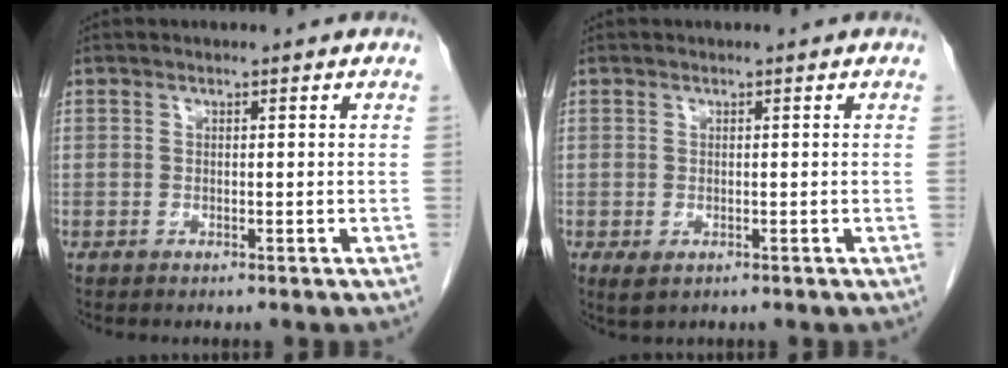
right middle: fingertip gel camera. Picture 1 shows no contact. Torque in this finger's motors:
{"motor_torque": [0.94, -0.46, 0.11, 0.04]}